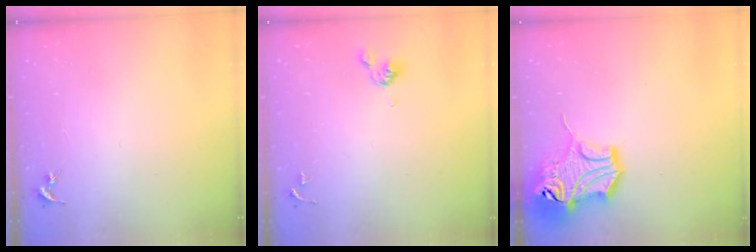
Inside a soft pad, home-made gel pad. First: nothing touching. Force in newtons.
{"total": 5.5, "press": 5.4, "slide": 0.9}
{"total": 16.0, "press": 15.8, "slide": 2.5}